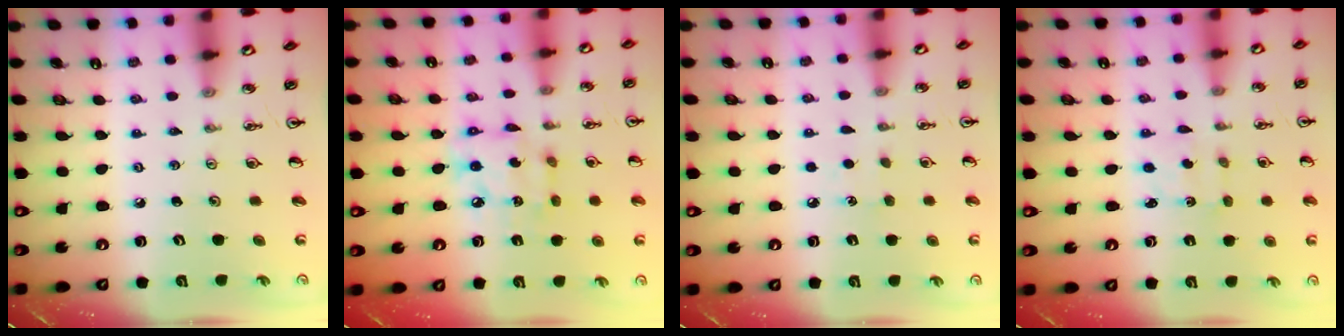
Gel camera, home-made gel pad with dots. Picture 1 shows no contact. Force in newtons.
{"total": 9.4, "press": 9.4, "slide": 0.7}
{"total": 4.5, "press": 4.5, "slide": 0.5}
{"total": 2.8, "press": 2.8, "slide": 0.5}